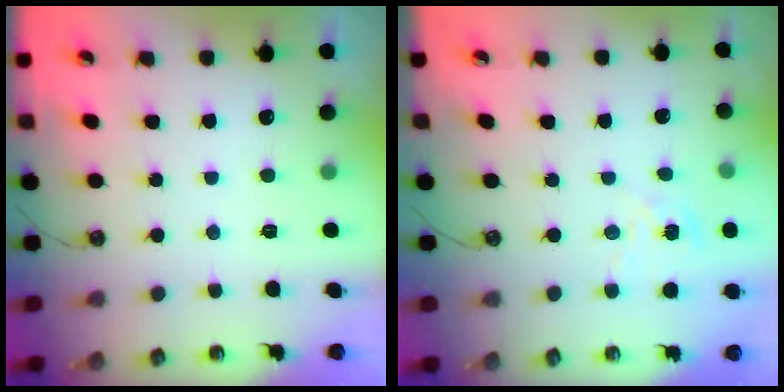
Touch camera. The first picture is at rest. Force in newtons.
{"total": 2.5, "press": 2.5, "slide": 0.2}